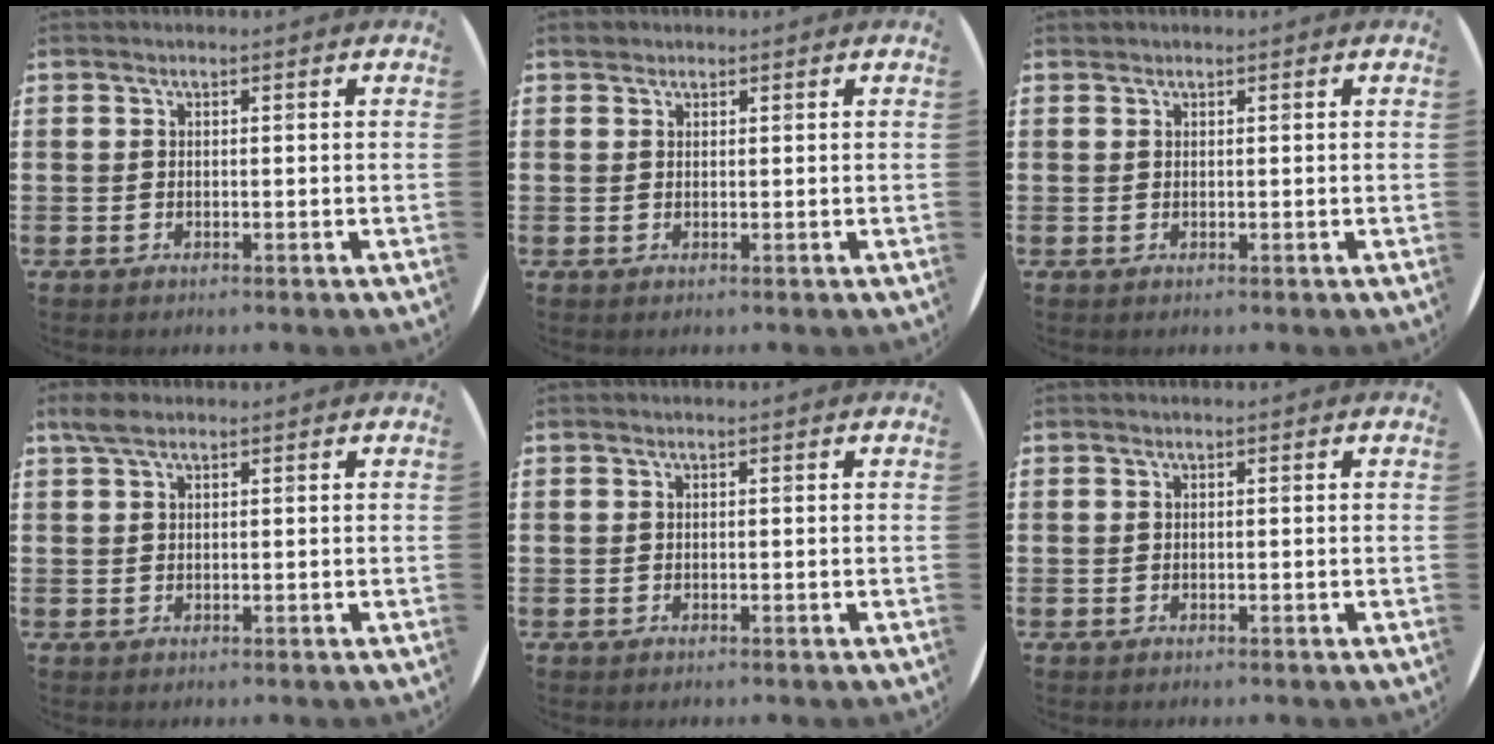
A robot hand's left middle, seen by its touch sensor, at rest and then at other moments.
{"total": 0.9, "force": [0.8, 0.4, 0.0], "torque": [0.007, -0.001, 0.014]}
{"total": 0.0}
{"total": 1.8, "force": [1.3, 0.8, 1.1], "torque": [-0.023, 0.006, 0.023]}
{"total": 0.0}
{"total": 0.0}